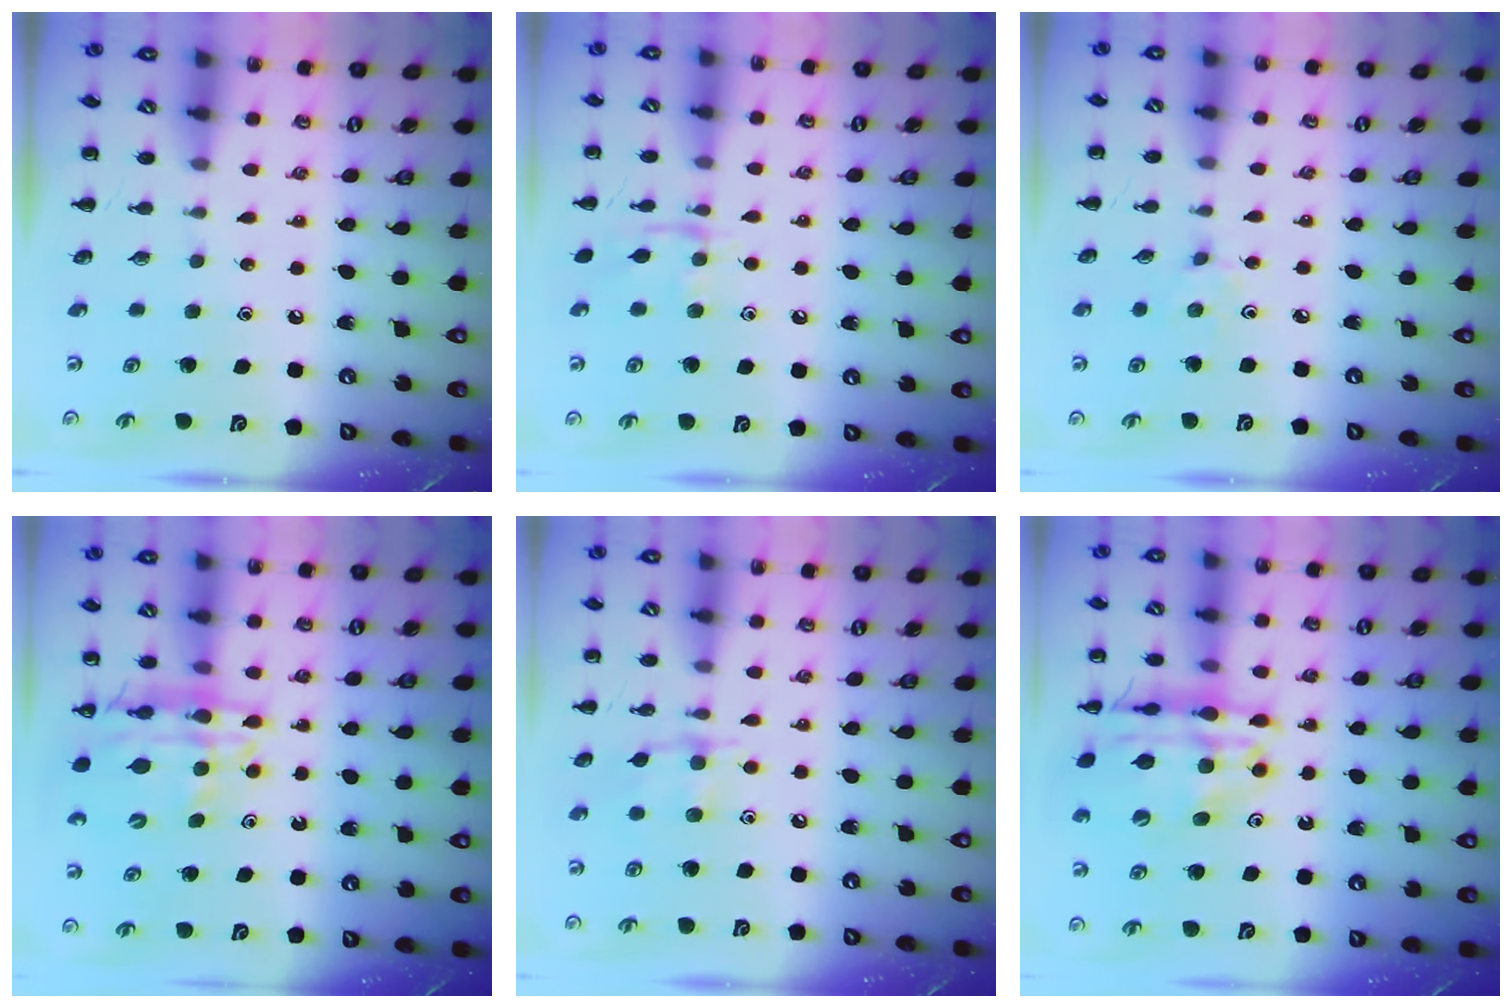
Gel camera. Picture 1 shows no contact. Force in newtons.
{"total": 7.7, "press": 7.7, "slide": 0.5}
{"total": 2.5, "press": 2.4, "slide": 0.9}
{"total": 14.2, "press": 13.6, "slide": 3.8}
{"total": 8.8, "press": 8.8, "slide": 0.6}
{"total": 18.3, "press": 18.0, "slide": 3.7}